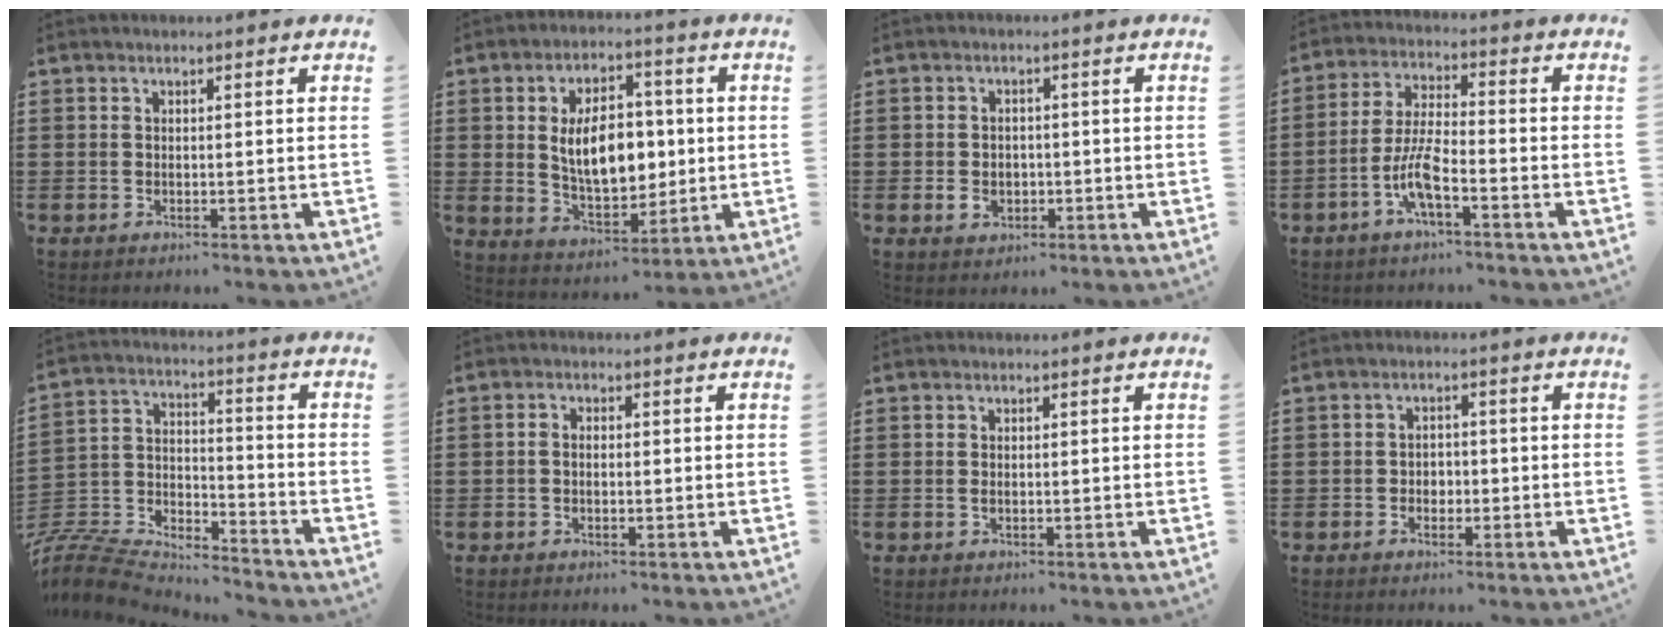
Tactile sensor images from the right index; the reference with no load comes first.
{"total": 9.9, "force": [0.9, 5.8, 8.0], "torque": [-0.132, 0.002, 0.011]}
{"total": 2.8, "force": [-0.7, 2.1, 1.7], "torque": [-0.036, -0.001, -0.014]}
{"total": 7.1, "force": [-3.8, 1.4, 5.9], "torque": [-0.138, -0.009, -0.076]}
{"total": 7.5, "force": [-7.2, 1.7, 1.3], "torque": [-0.051, -0.004, -0.151]}
{"total": 1.2, "force": [-0.4, 0.6, 0.9], "torque": [-0.020, -0.002, -0.008]}
{"total": 0.6, "force": [-0.1, 0.3, 0.5], "torque": [-0.013, -0.003, -0.001]}
{"total": 1.9, "force": [-1.0, 1.4, 0.8], "torque": [-0.019, 0.001, -0.022]}